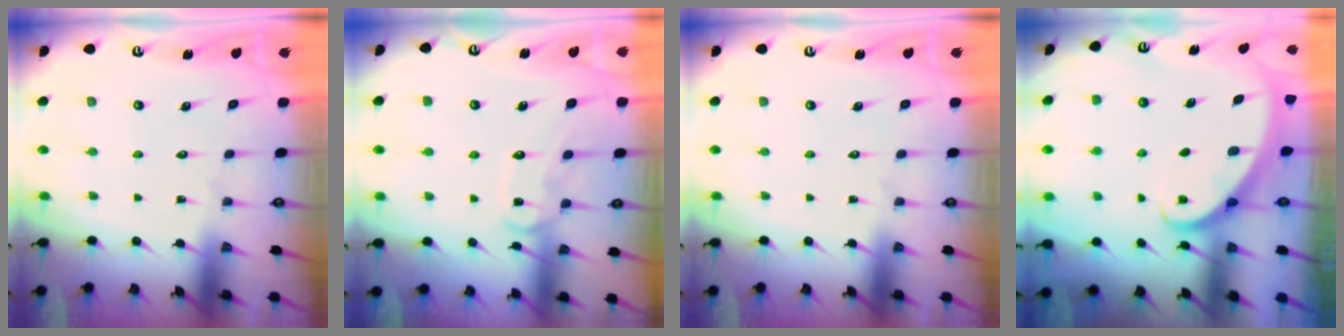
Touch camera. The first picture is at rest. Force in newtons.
{"total": 10.9, "press": 10.8, "slide": 0.9}
{"total": 0.0}
{"total": 2.9, "press": 2.9, "slide": 0.2}